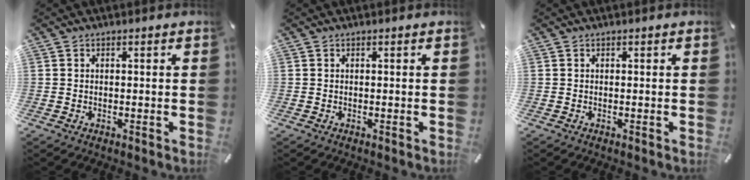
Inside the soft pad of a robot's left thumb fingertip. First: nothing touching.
{"total": 0.0}
{"total": 0.0}